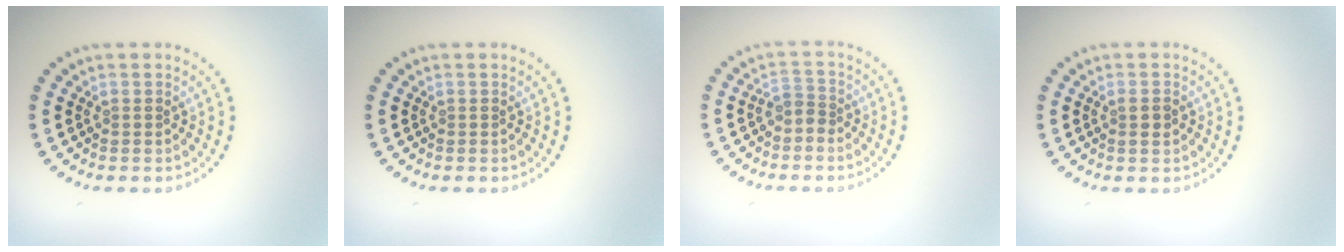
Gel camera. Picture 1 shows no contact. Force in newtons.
{"total": 0.0}
{"total": 1.5, "press": 1.1, "slide": 1.1}
{"total": 1.2, "press": 1.2, "slide": 0.4}